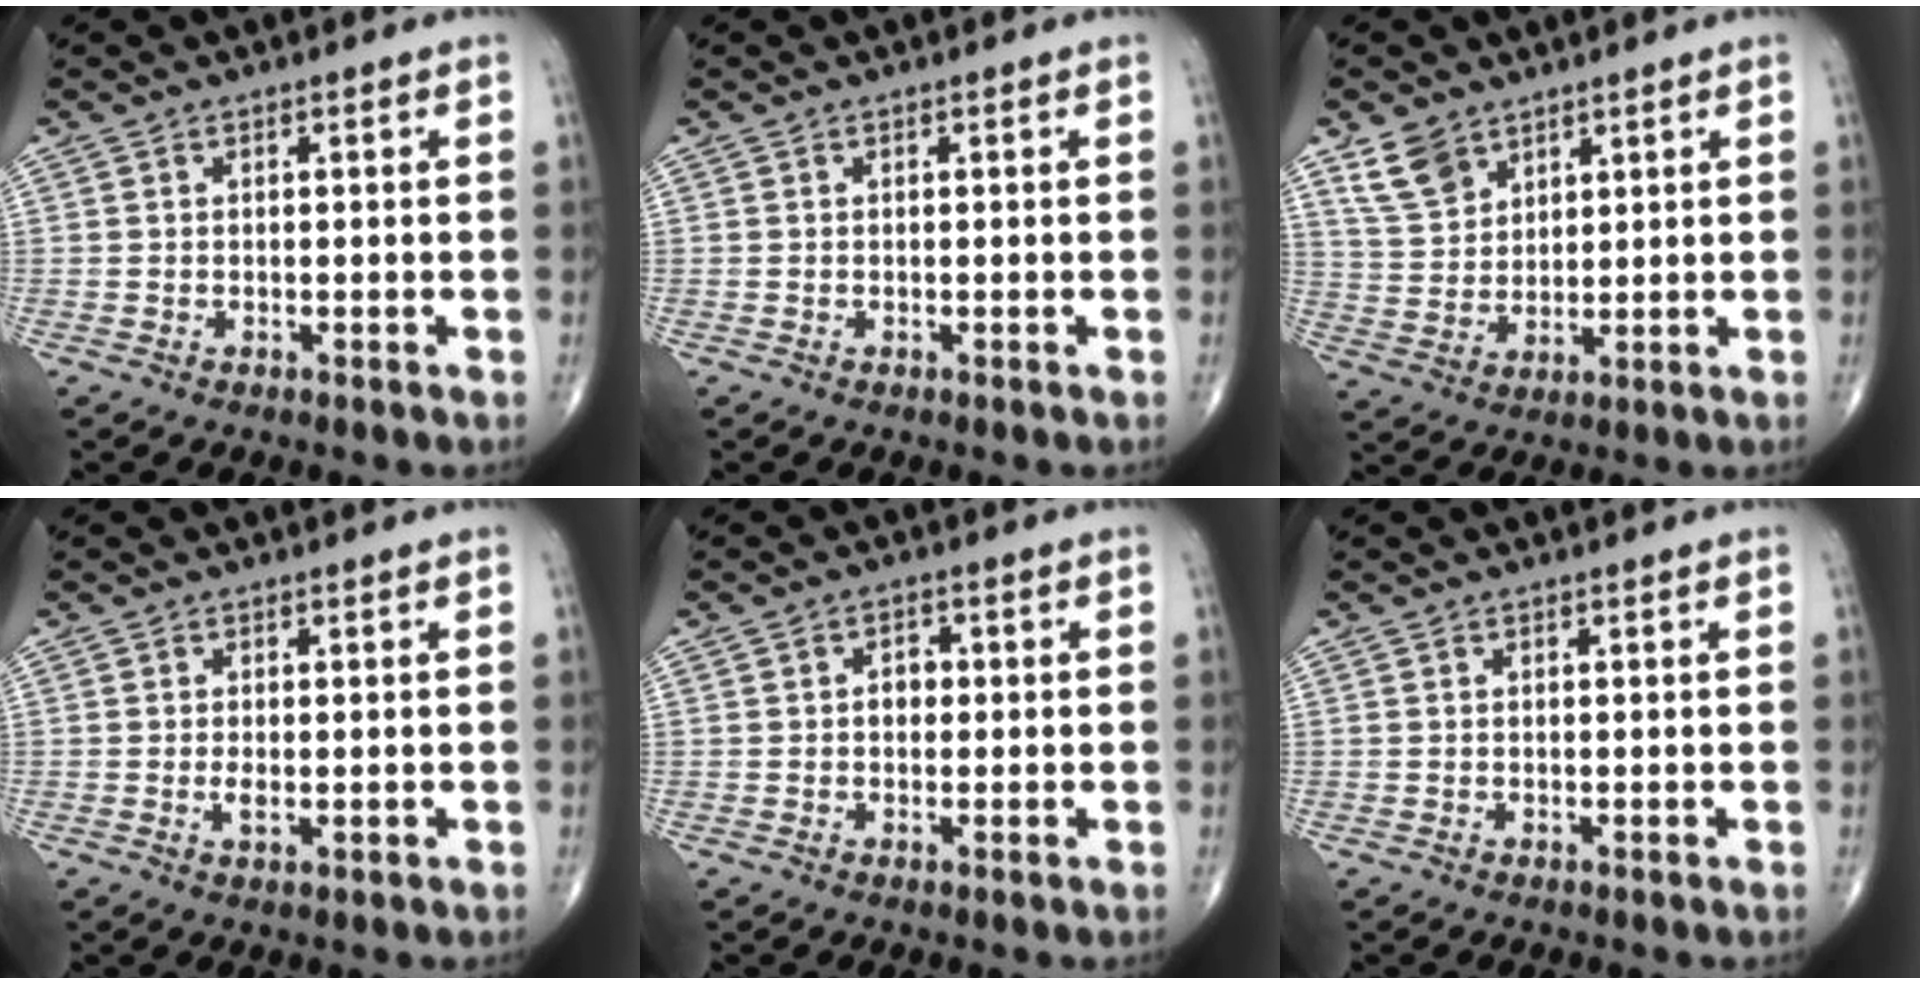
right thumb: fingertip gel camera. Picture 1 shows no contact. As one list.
[{"total": 0.0}, {"total": 7.1, "force": [4.8, 4.4, 2.8], "torque": [-0.039, -0.022, 0.104]}, {"total": 1.7, "force": [-0.2, 0.6, 1.6], "torque": [-0.028, -0.004, -0.001]}, {"total": 2.3, "force": [0.0, 1.8, 1.5], "torque": [-0.011, 0.006, -0.002]}, {"total": 0.0}]